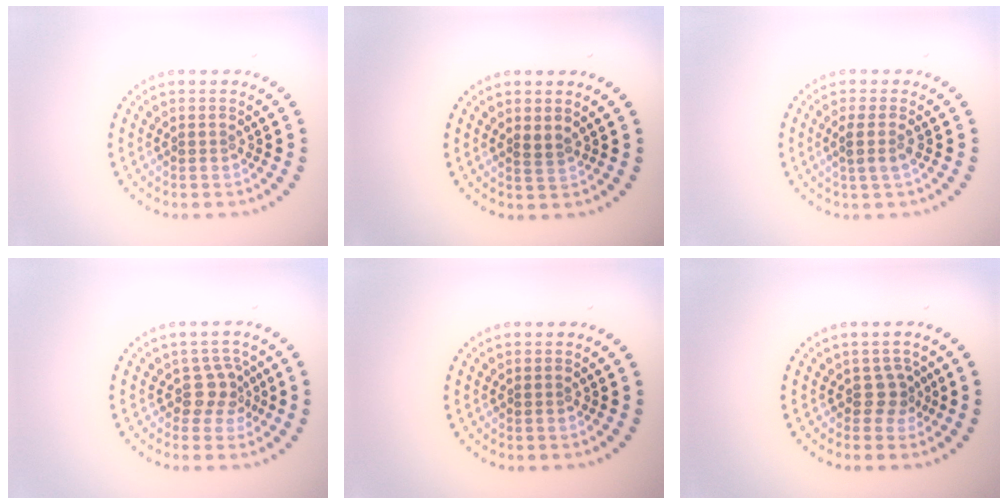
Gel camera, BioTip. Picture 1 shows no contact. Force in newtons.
{"total": 1.0, "press": 0.8, "slide": 0.5}
{"total": 1.6, "press": 1.3, "slide": 0.9}
{"total": 2.4, "press": 1.7, "slide": 1.8}
{"total": 0.0}
{"total": 1.8, "press": 1.1, "slide": 1.4}